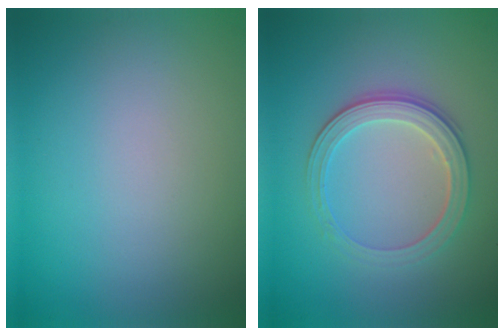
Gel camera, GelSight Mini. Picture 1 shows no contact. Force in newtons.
{"total": 3.5, "press": 3.2, "slide": 1.5}